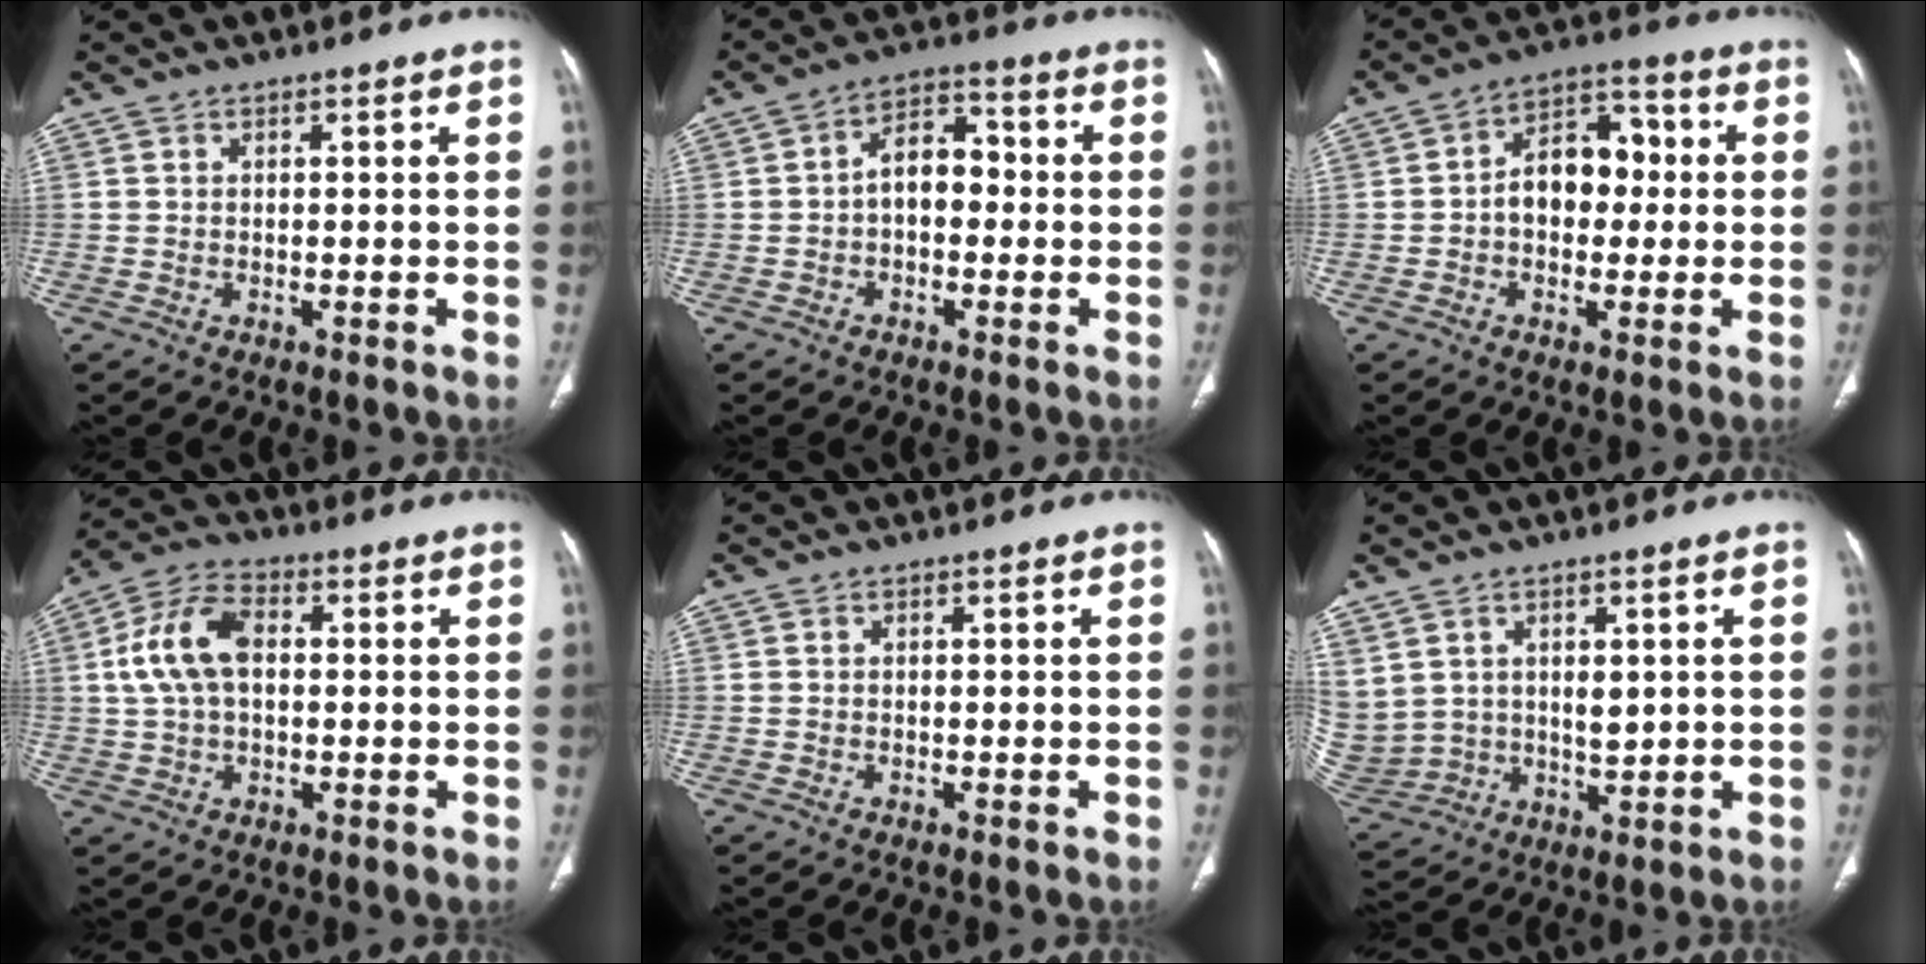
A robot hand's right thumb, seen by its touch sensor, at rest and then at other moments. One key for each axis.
{"total": 7.5, "fx": -0.7, "fy": 5.0, "fz": 5.6, "tx": -0.067, "ty": 0.031, "tz": -0.022}
{"total": 10.7, "fx": 0.1, "fy": 7.4, "fz": 7.7, "tx": -0.085, "ty": 0.034, "tz": -0.007}
{"total": 10.6, "fx": 1.3, "fy": 6.5, "fz": 8.3, "tx": -0.169, "ty": 0.025, "tz": 0.022}
{"total": 0.0}
{"total": 12.4, "fx": 3.8, "fy": 9.8, "fz": 6.5, "tx": -0.141, "ty": -0.008, "tz": 0.105}